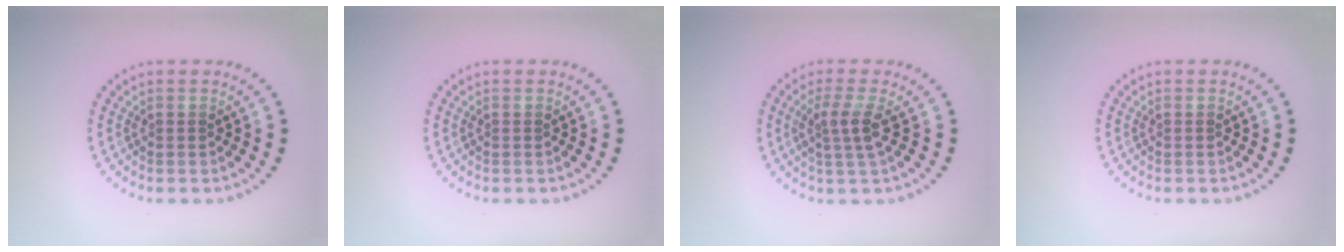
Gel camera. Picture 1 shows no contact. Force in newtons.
{"total": 0.0}
{"total": 2.6, "press": 2.0, "slide": 1.6}
{"total": 0.0}